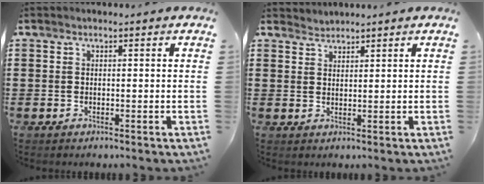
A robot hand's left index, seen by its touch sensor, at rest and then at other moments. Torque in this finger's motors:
{"motor_torque": [-0.13, 0.14, -0.07, -0.02]}